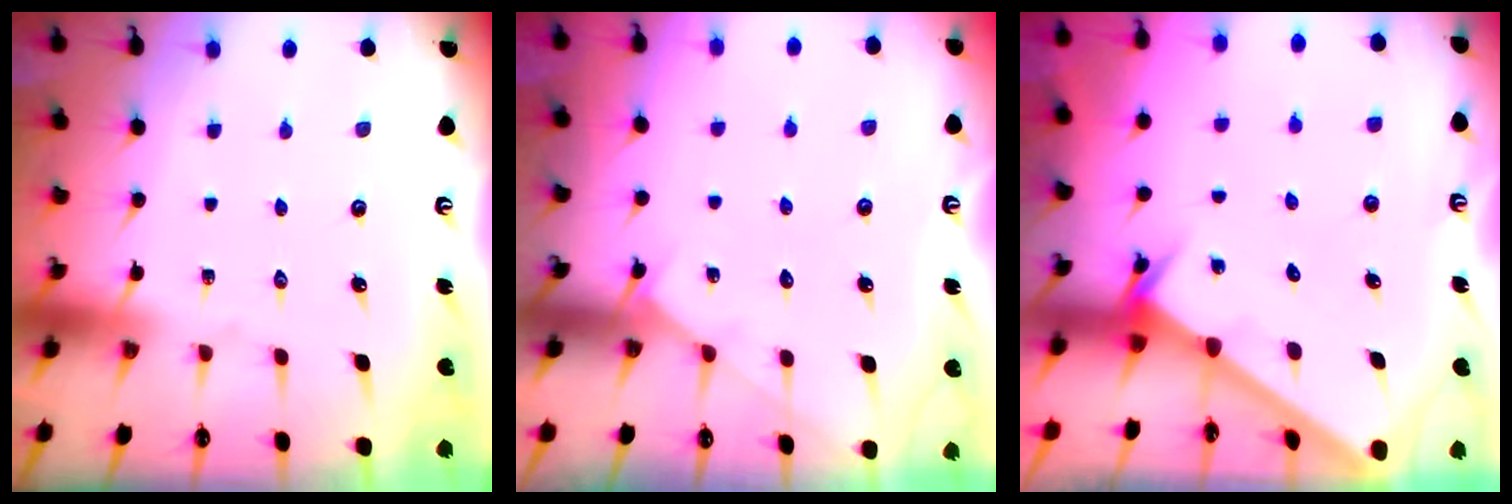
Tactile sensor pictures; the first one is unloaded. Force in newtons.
{"total": 2.6, "press": 2.5, "slide": 0.4}
{"total": 2.6, "press": 2.6, "slide": 0.1}